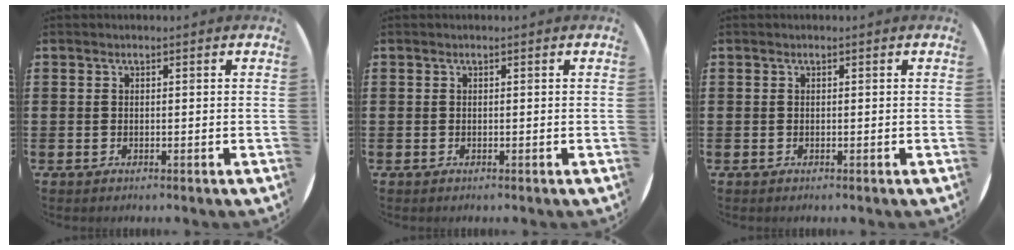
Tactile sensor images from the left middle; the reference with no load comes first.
{"total": 0.0}
{"total": 0.0}